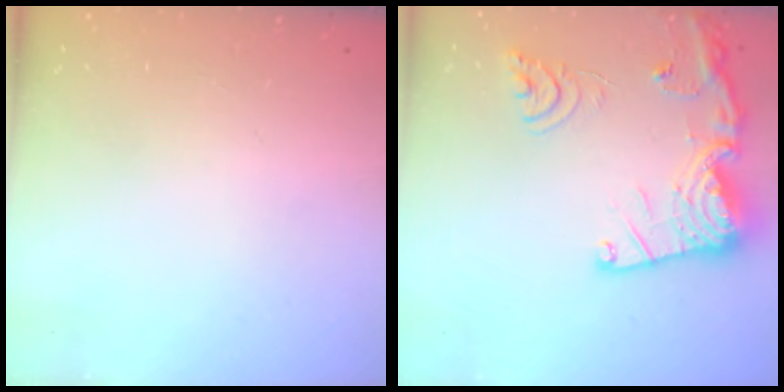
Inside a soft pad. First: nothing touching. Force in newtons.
{"total": 21.7, "press": 21.5, "slide": 2.2}